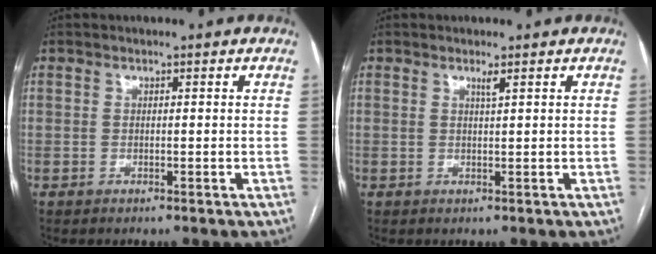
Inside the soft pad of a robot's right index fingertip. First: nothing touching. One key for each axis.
{"total": 1.0, "fx": 0.7, "fy": -0.3, "fz": 0.6, "tx": -0.018, "ty": -0.006, "tz": 0.015}